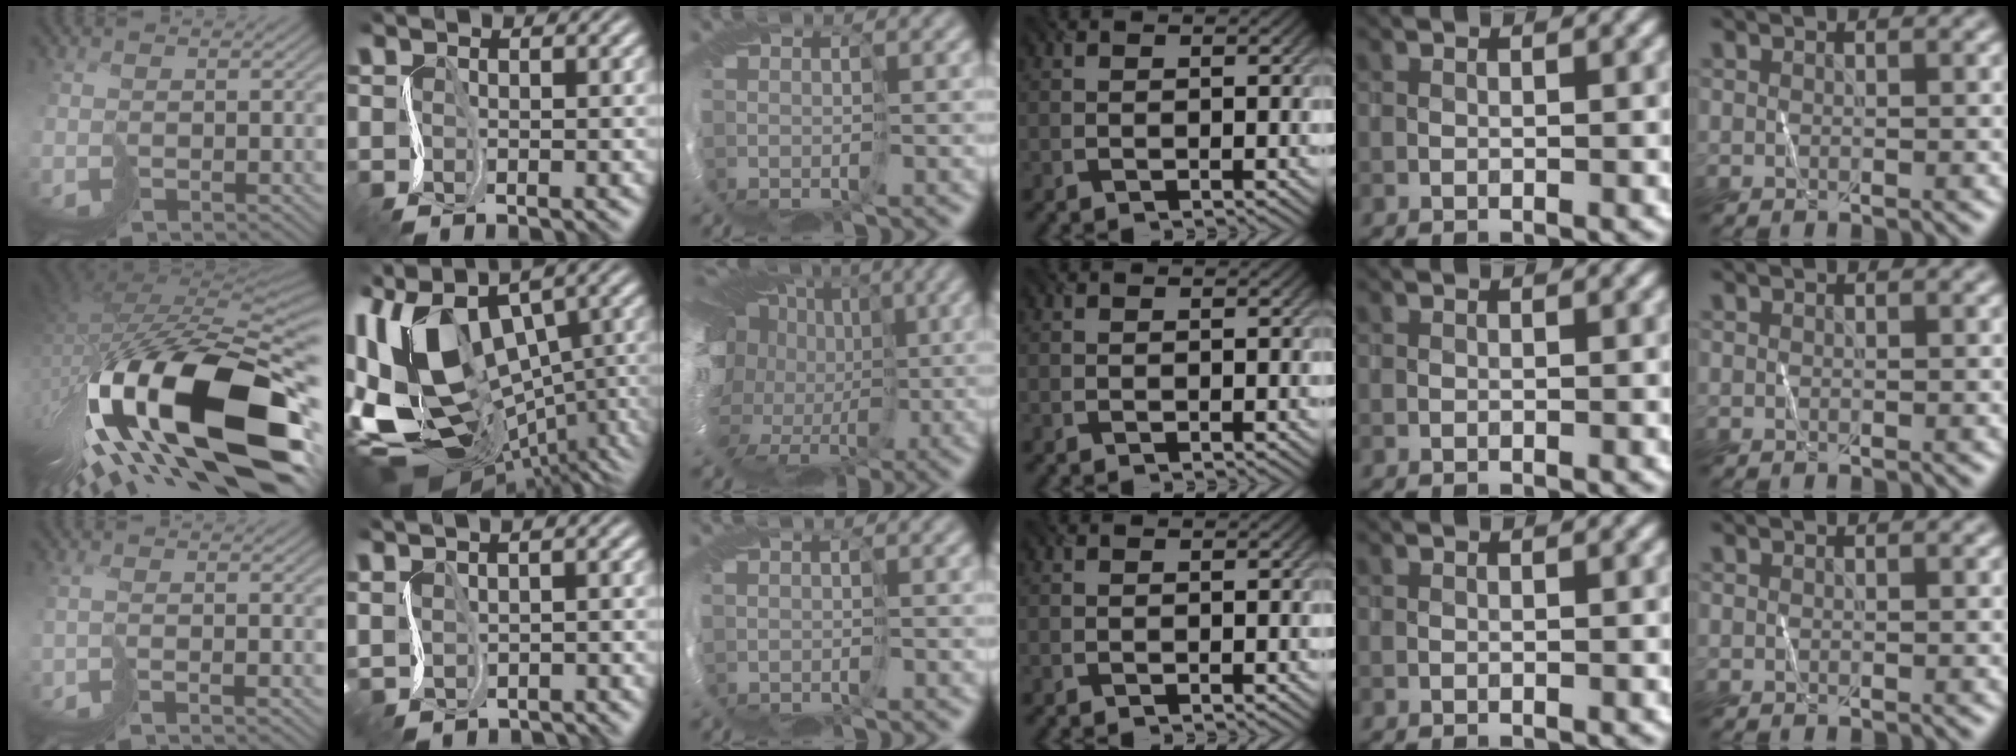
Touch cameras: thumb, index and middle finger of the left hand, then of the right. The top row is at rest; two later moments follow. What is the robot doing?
{"motion": "cut", "object": "paper"}